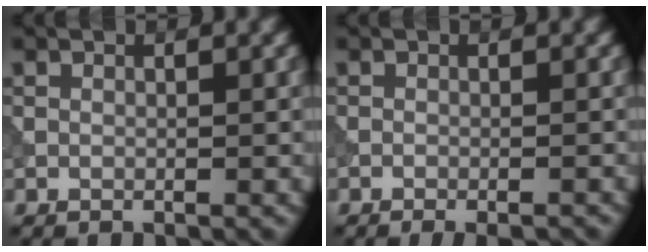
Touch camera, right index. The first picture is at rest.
{"total": 2.4, "force": [-1.8, 0.5, 1.5], "torque": [-0.016, 0.002, -0.022]}